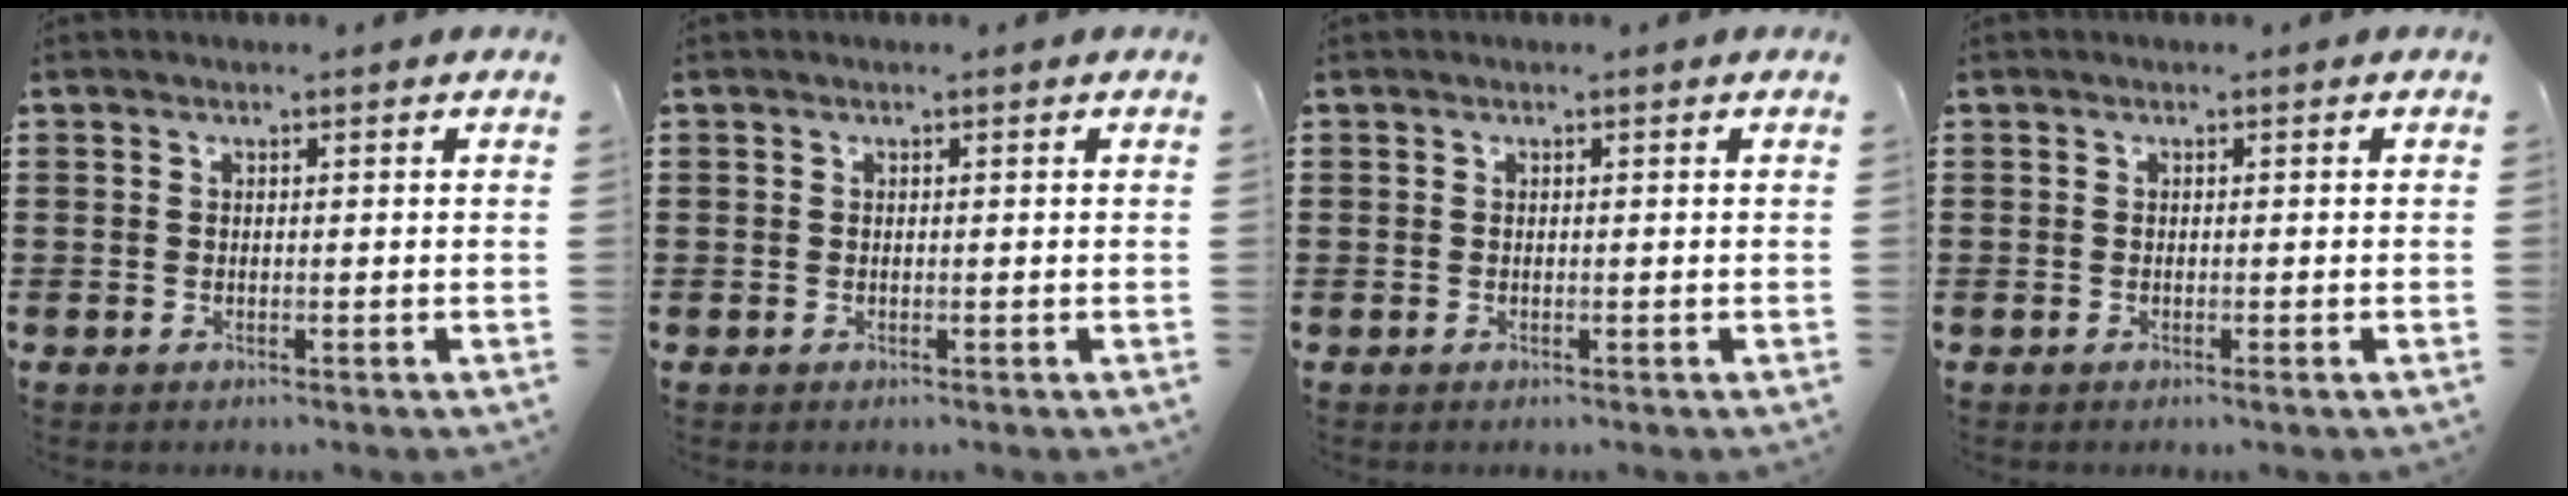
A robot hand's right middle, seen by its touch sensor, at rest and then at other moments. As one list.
[{"total": 0.0}, {"total": 0.0}, {"total": 0.0}]